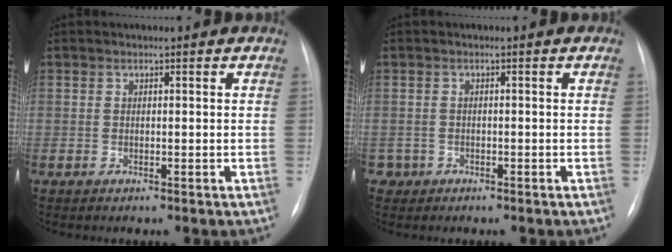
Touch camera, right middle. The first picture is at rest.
{"total": 1.4, "force": [-0.7, 1.2, -0.3], "torque": [0.004, 0.006, -0.013]}